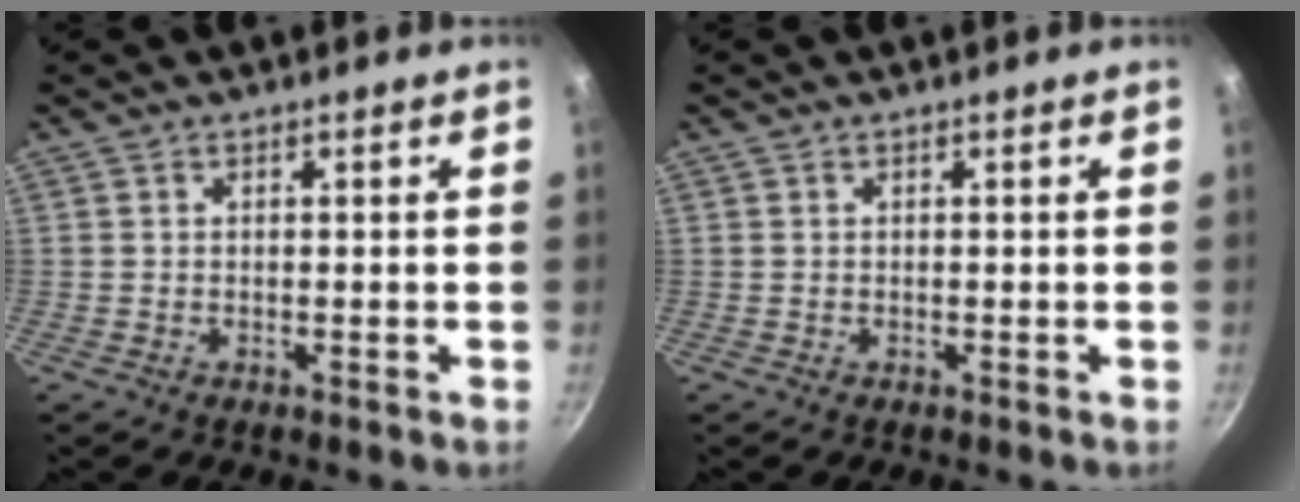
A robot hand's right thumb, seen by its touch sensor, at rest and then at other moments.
{"total": 0.0}